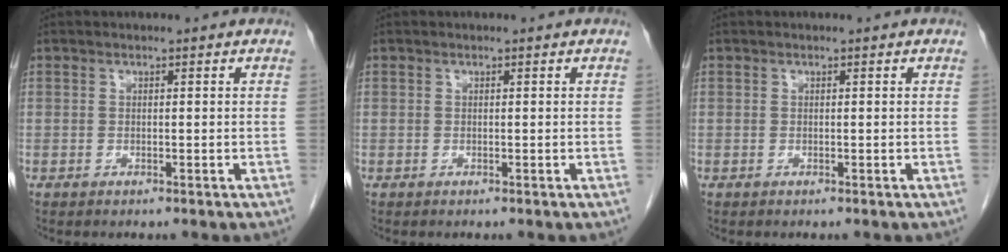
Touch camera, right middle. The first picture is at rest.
{"total": 0.0}
{"total": 0.0}